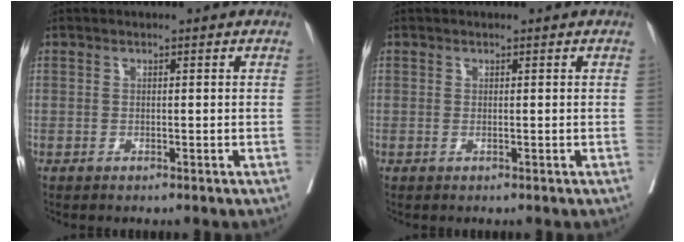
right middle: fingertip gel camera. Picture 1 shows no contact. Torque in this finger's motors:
{"motor_torque": [-0.07, 0.02, -0.03, 0.00]}